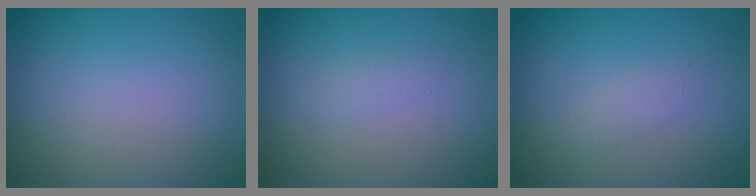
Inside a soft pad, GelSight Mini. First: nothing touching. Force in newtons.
{"total": 0.8, "press": 0.8, "slide": 0.0}
{"total": 1.0, "press": 1.0, "slide": 0.0}